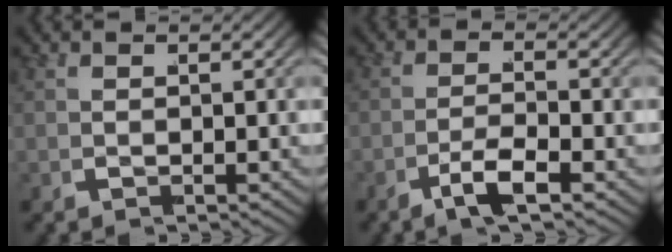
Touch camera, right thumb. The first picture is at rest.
{"total": 2.6, "force": [-2.2, 0.5, 1.3], "torque": [-0.028, -0.005, -0.047]}